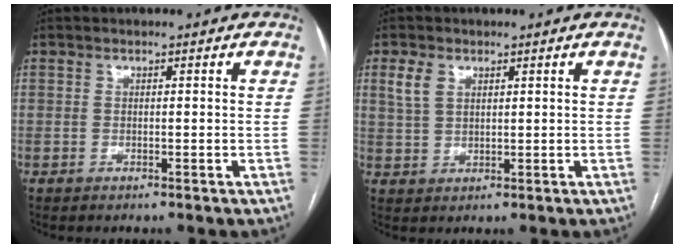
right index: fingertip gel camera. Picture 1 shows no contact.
{"total": 3.5, "force": [1.8, 2.2, 2.1], "torque": [-0.053, 0.012, 0.044]}